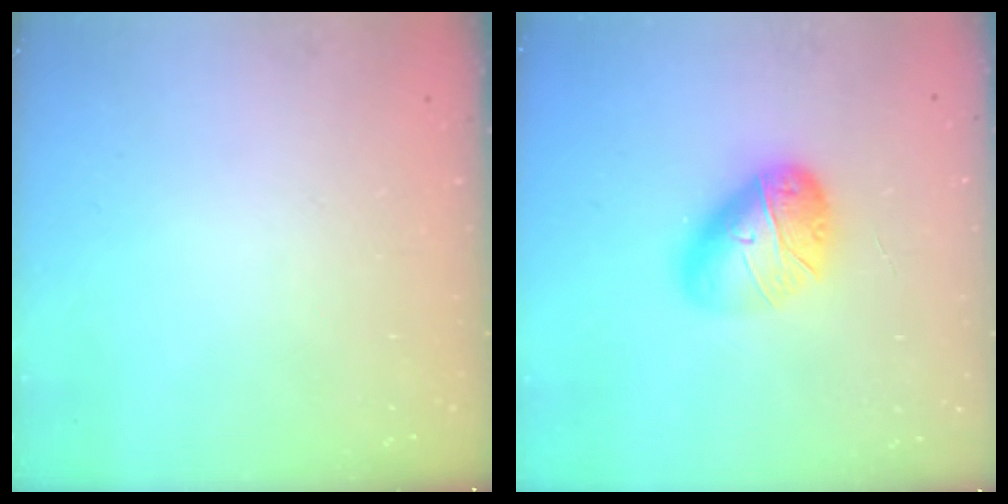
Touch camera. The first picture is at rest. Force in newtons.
{"total": 13.5, "press": 13.5, "slide": 0.7}